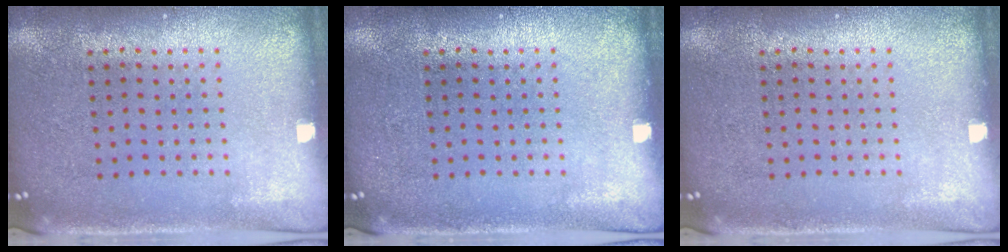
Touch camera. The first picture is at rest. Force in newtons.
{"total": 0.0}
{"total": 0.0}